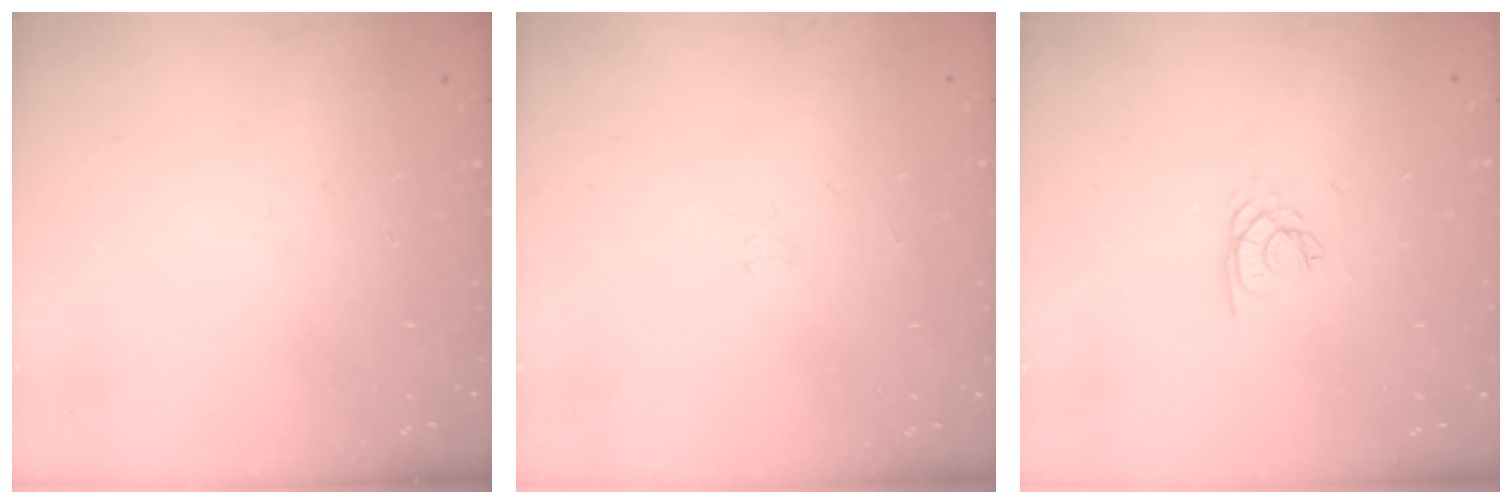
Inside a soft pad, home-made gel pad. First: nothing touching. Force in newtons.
{"total": 2.1, "press": 2.0, "slide": 0.6}
{"total": 1.8, "press": 1.8, "slide": 0.2}